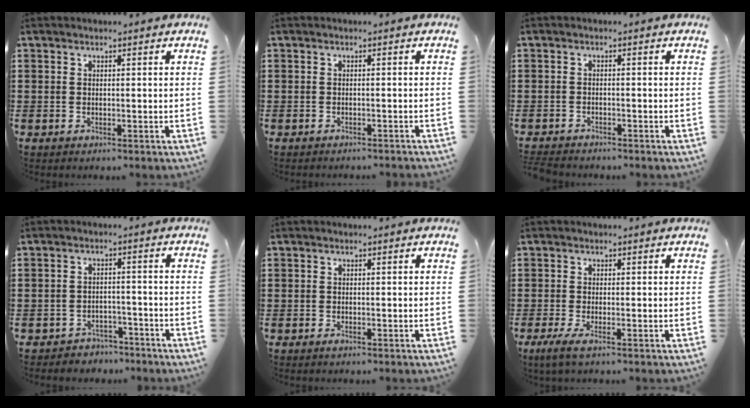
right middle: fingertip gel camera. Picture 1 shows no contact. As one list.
[{"total": 0.7, "force": [-0.7, -0.1, 0.1], "torque": [-0.004, -0.001, -0.014]}, {"total": 1.6, "force": [-1.6, 0.1, 0.3], "torque": [-0.008, -0.001, -0.033]}, {"total": 2.7, "force": [-2.7, 0.5, -0.3], "torque": [-0.004, 0.002, -0.060]}, {"total": 0.0}, {"total": 1.7, "force": [-0.4, 0.0, 1.6], "torque": [-0.037, -0.006, -0.009]}]